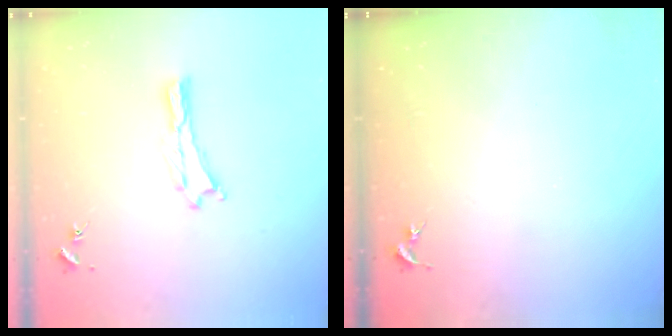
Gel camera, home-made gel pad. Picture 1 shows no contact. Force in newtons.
{"total": 0.0}